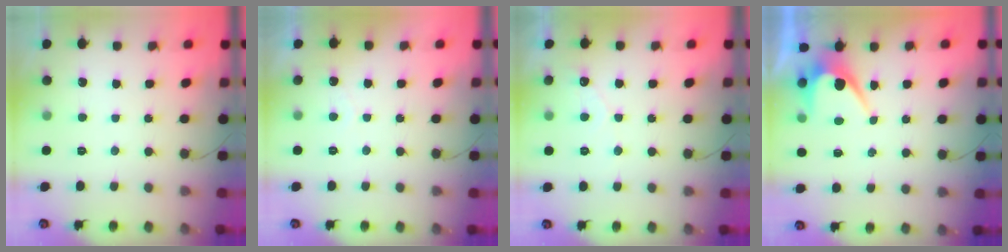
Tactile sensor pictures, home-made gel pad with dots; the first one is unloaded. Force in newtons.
{"total": 2.2, "press": 2.2, "slide": 0.1}
{"total": 3.3, "press": 3.3, "slide": 0.2}
{"total": 5.6, "press": 5.6, "slide": 0.3}